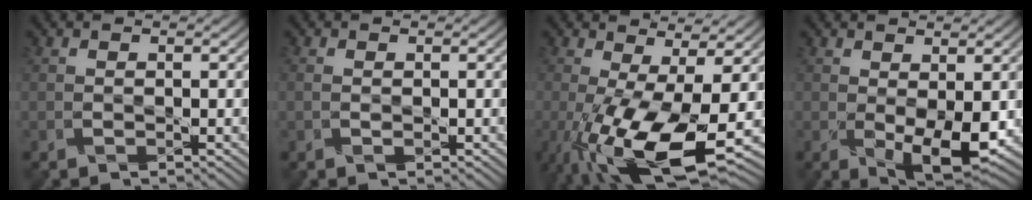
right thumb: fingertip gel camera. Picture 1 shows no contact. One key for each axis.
{"total": 0.8, "fx": 0.1, "fy": 0.4, "fz": 0.7, "tx": -0.017, "ty": -0.001, "tz": 0.001}
{"total": 13.2, "fx": -3.9, "fy": 4.1, "fz": 11.9, "tx": -0.244, "ty": -0.031, "tz": -0.061}
{"total": 5.7, "fx": -0.3, "fy": 2.6, "fz": 5.1, "tx": -0.099, "ty": -0.020, "tz": 0.007}